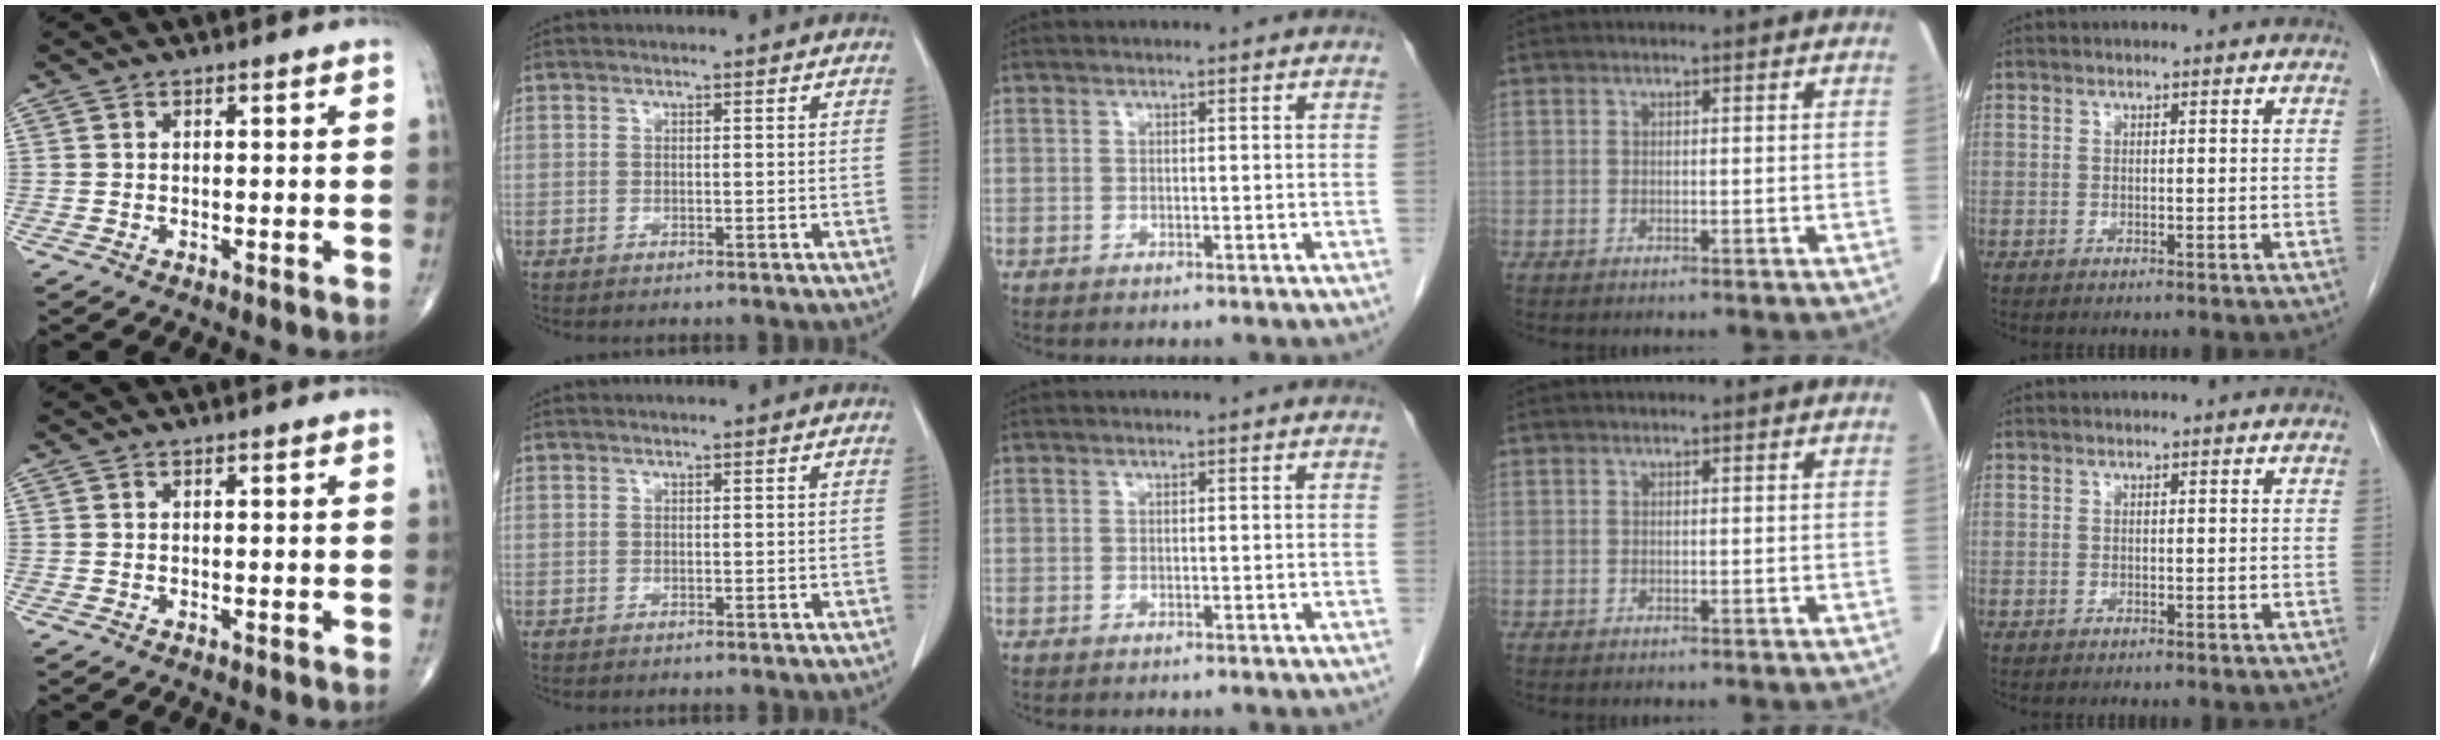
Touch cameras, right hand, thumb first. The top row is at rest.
{}